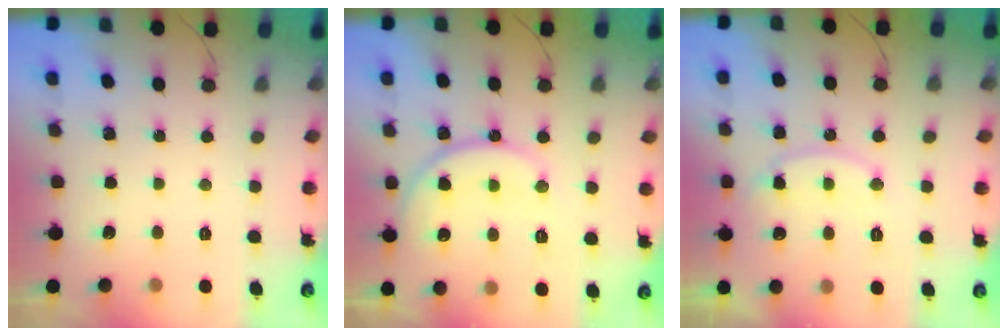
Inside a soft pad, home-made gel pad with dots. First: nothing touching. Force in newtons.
{"total": 14.1, "press": 14.1, "slide": 0.8}
{"total": 12.6, "press": 12.5, "slide": 0.9}